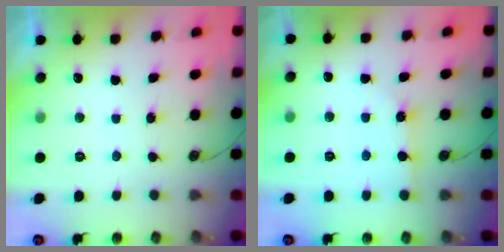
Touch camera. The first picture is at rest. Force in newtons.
{"total": 2.8, "press": 2.8, "slide": 0.2}